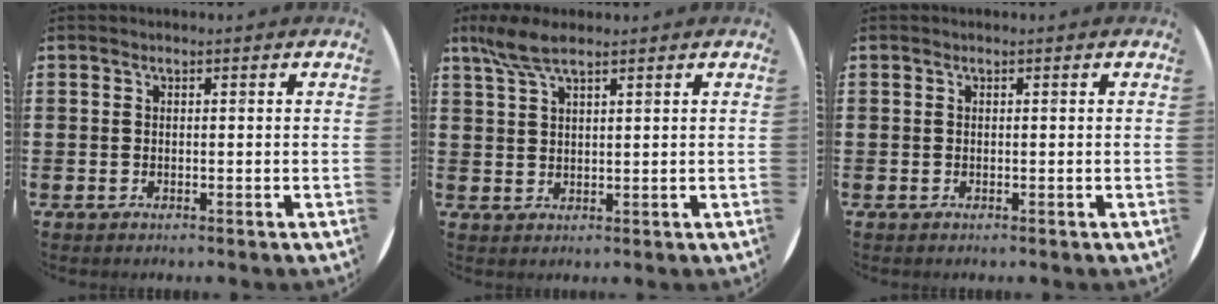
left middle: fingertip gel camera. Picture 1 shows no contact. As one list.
[{"total": 4.8, "force": [3.6, 1.2, 3.1], "torque": [-0.069, 0.001, 0.065]}, {"total": 0.0}]